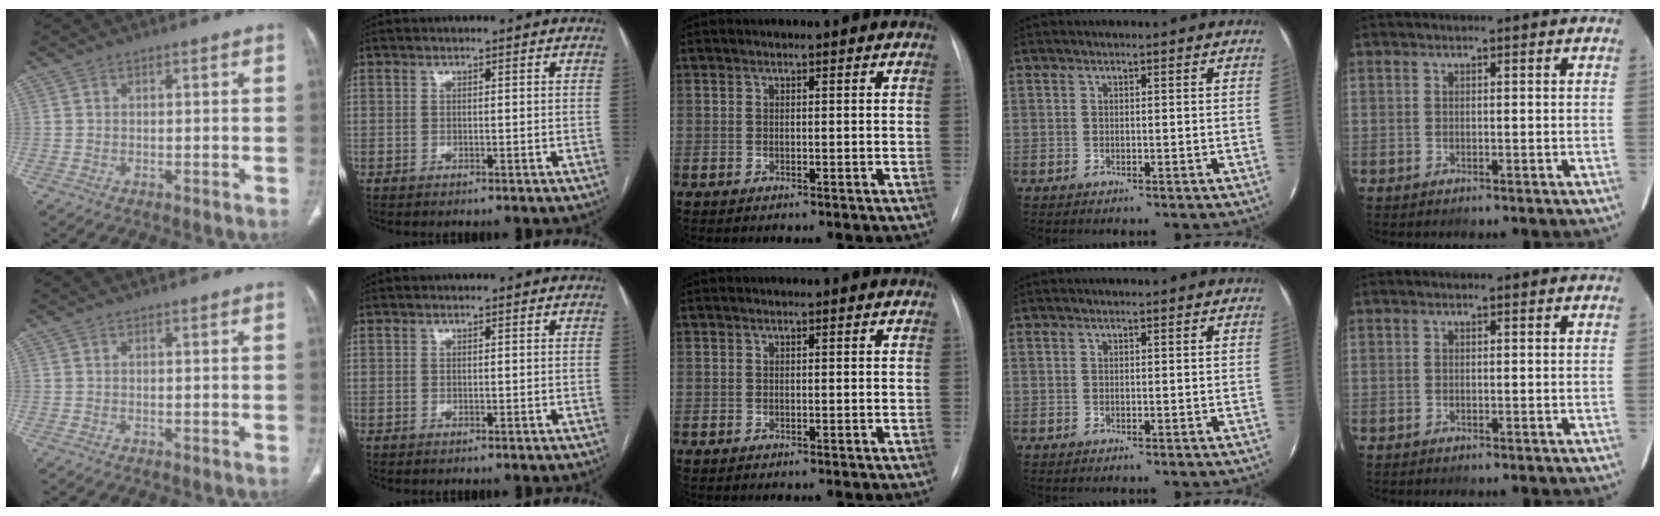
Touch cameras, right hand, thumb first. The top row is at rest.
{}